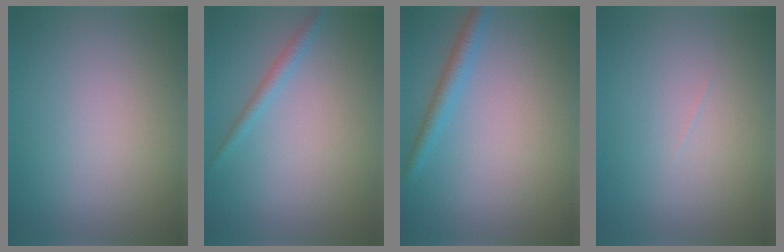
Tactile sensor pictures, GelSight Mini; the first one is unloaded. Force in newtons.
{"total": 1.3, "press": 1.3, "slide": 0.0}
{"total": 2.1, "press": 2.0, "slide": 0.2}
{"total": 0.0}